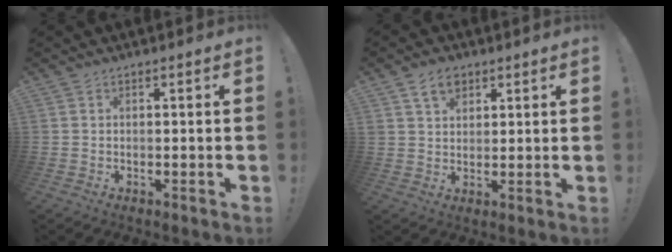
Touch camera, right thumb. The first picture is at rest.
{"total": 6.4, "force": [3.7, 4.3, 2.9], "torque": [-0.046, -0.008, 0.068]}